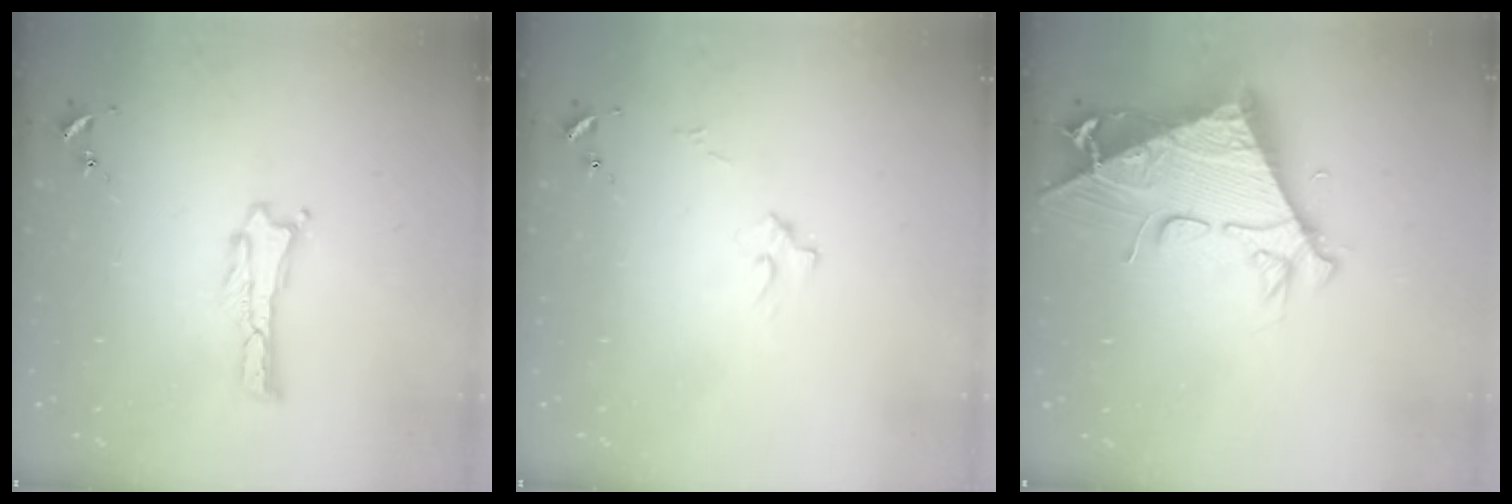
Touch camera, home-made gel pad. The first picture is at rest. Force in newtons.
{"total": 2.7, "press": 2.7, "slide": 0.3}
{"total": 9.4, "press": 9.4, "slide": 0.9}